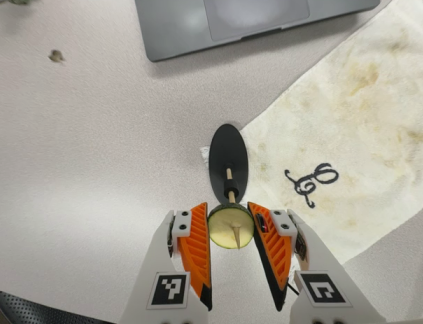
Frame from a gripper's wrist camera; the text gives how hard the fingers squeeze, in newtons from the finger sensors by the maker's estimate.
{"total": 9.4, "left": 9.6, "right": 9.3}